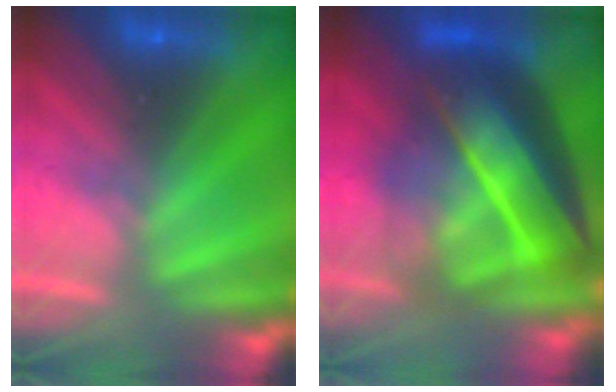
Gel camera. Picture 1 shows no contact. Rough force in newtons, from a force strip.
{"total": 7.3}